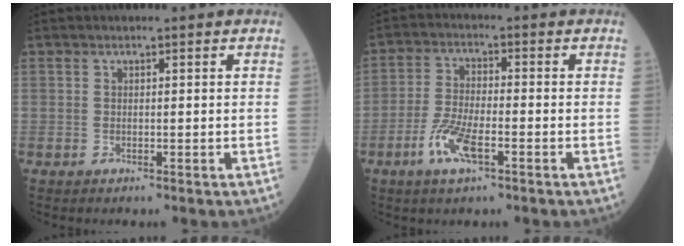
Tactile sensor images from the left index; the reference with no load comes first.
{"total": 6.5, "force": [-3.3, 1.7, 5.3], "torque": [-0.117, -0.009, -0.067]}